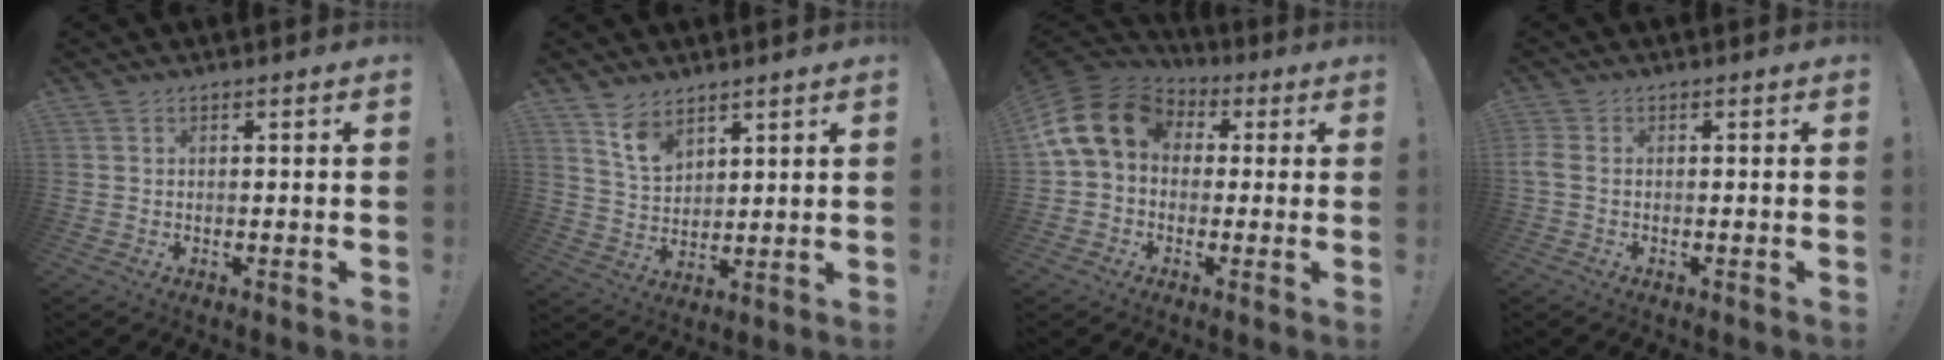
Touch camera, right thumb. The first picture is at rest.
{"total": 8.2, "force": [5.9, 4.6, 3.3], "torque": [-0.057, -0.034, 0.112]}
{"total": 15.2, "force": [3.1, 11.4, 9.6], "torque": [-0.162, 0.004, 0.059]}
{"total": 2.4, "force": [-0.2, 1.4, 1.9], "torque": [-0.044, 0.004, -0.003]}